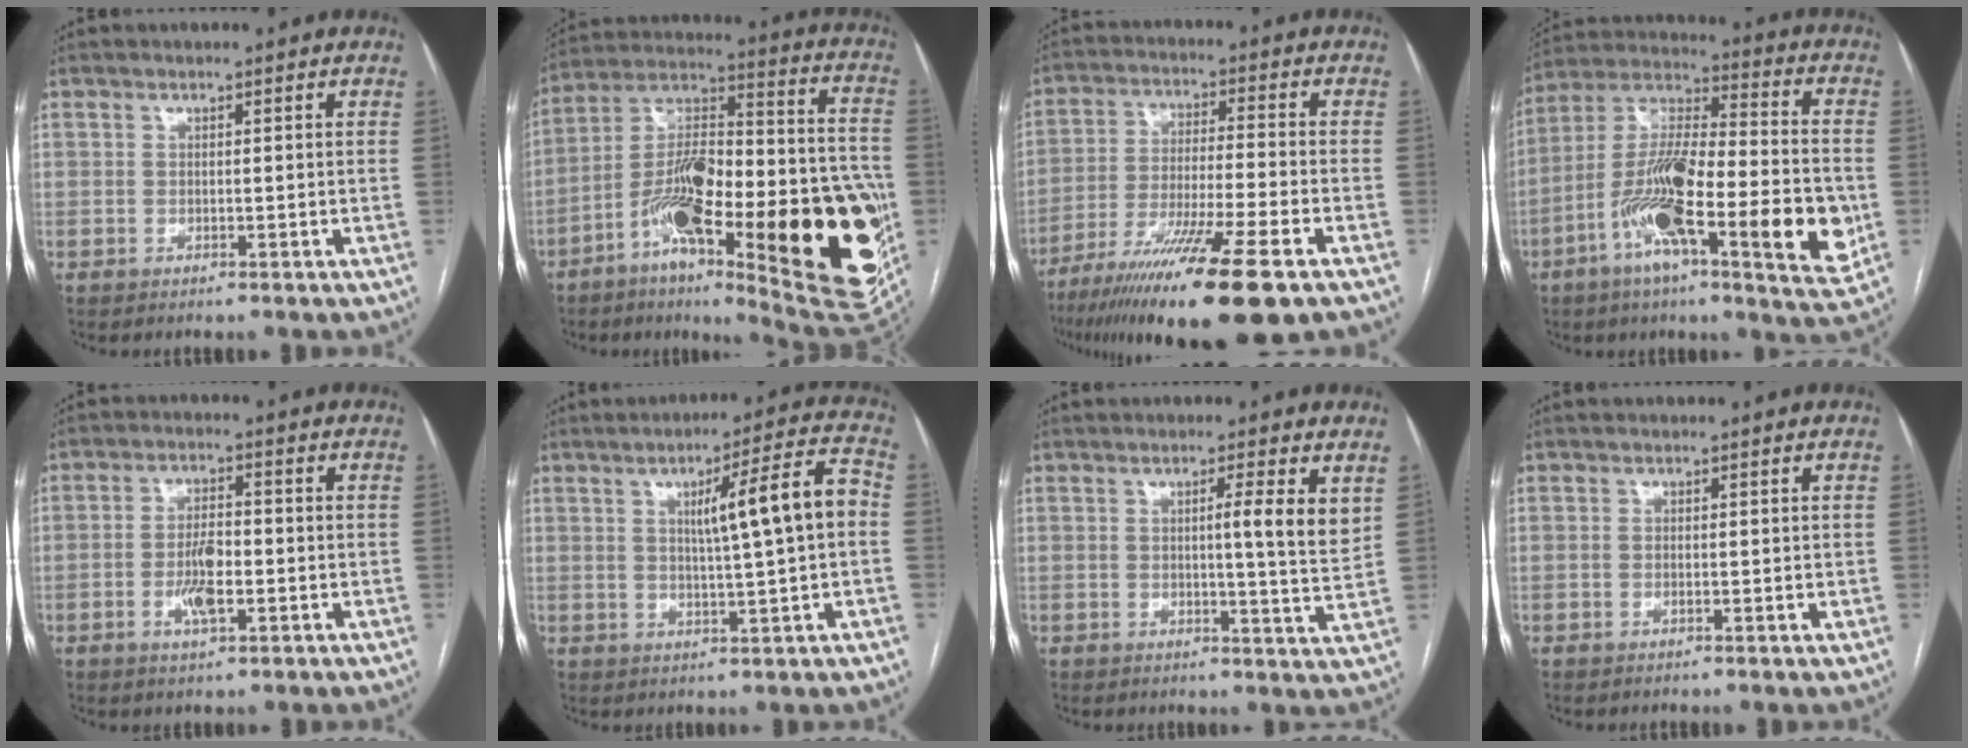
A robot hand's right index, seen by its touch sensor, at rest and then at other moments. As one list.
[{"total": 34.0, "force": [-9.9, 8.4, 31.5], "torque": [-0.409, -0.006, -0.140]}, {"total": 18.5, "force": [-12.1, 0.1, 14.0], "torque": [-0.220, -0.050, -0.205]}, {"total": 22.6, "force": [-6.9, 4.1, 21.2], "torque": [-0.346, -0.003, -0.114]}, {"total": 5.3, "force": [-1.6, 1.7, 4.8], "torque": [-0.093, 0.000, -0.027]}, {"total": 10.4, "force": [1.0, 0.1, 10.3], "torque": [-0.152, 0.016, 0.016]}, {"total": 5.6, "force": [2.0, -0.4, 5.2], "torque": [-0.067, -0.010, 0.023]}, {"total": 0.6, "force": [-0.2, 0.1, 0.5], "torque": [-0.009, -0.001, -0.003]}]